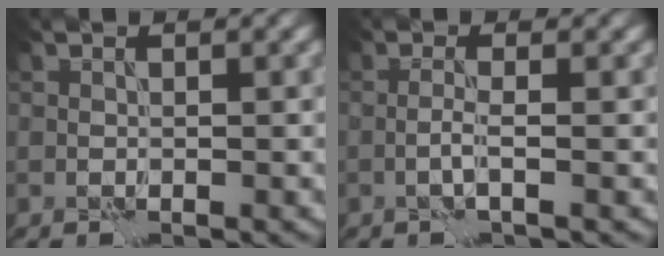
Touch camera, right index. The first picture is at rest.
{"total": 1.3, "force": [-0.4, -0.3, 1.2], "torque": [-0.029, 0.005, -0.012]}